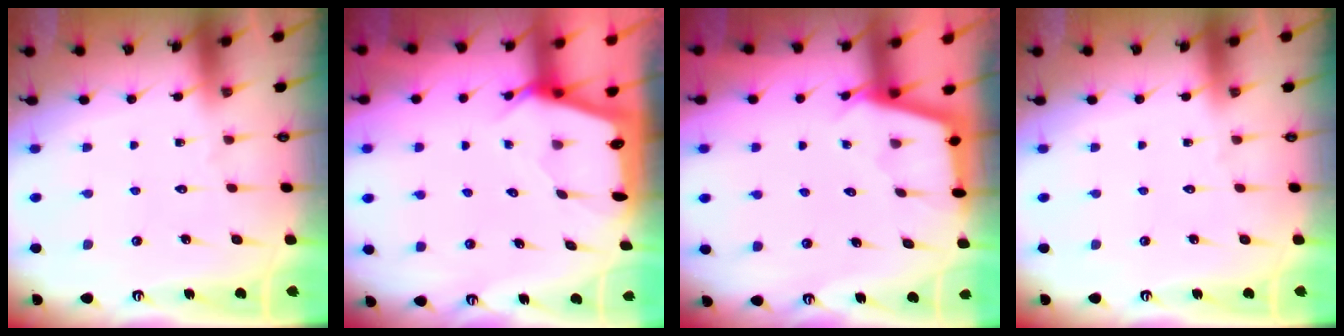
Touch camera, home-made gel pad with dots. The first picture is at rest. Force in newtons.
{"total": 2.5, "press": 2.5, "slide": 0.3}
{"total": 2.5, "press": 2.5, "slide": 0.1}
{"total": 0.0}